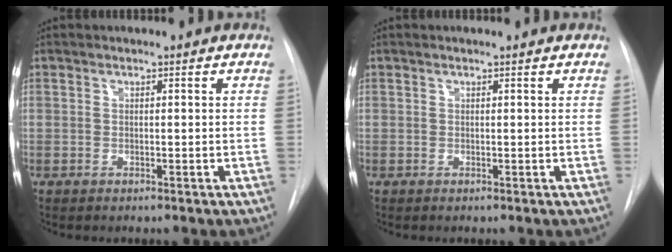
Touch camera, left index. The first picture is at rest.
{"total": 0.5, "force": [0.5, 0.0, 0.1], "torque": [-0.006, 0.001, 0.006]}